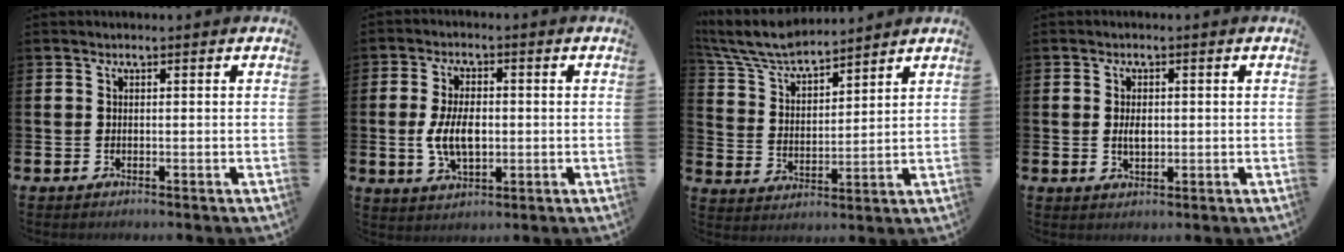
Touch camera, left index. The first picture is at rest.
{"total": 6.1, "force": [-0.2, 3.5, 5.0], "torque": [-0.094, 0.000, -0.011]}
{"total": 7.4, "force": [7.0, 1.3, 2.0], "torque": [-0.068, -0.042, 0.124]}
{"total": 2.3, "force": [0.1, 1.4, 1.9], "torque": [-0.024, 0.000, -0.002]}